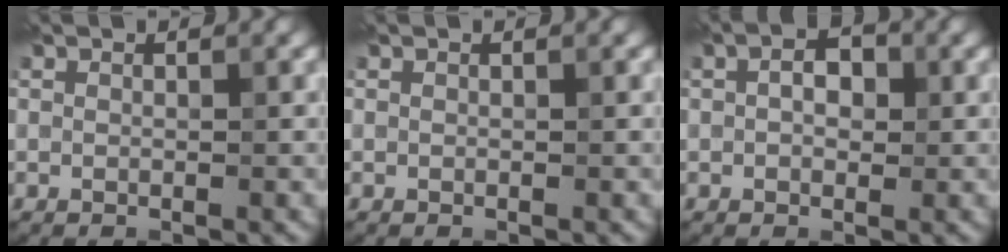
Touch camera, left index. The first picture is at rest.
{"total": 0.0}
{"total": 2.7, "force": [0.5, 1.7, 2.0], "torque": [-0.025, 0.003, -0.003]}